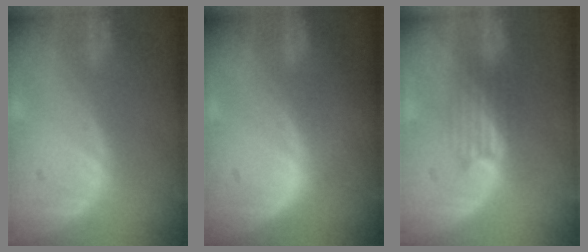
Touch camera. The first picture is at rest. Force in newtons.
{"total": 0.0}
{"total": 3.3, "press": 2.9, "slide": 1.5}